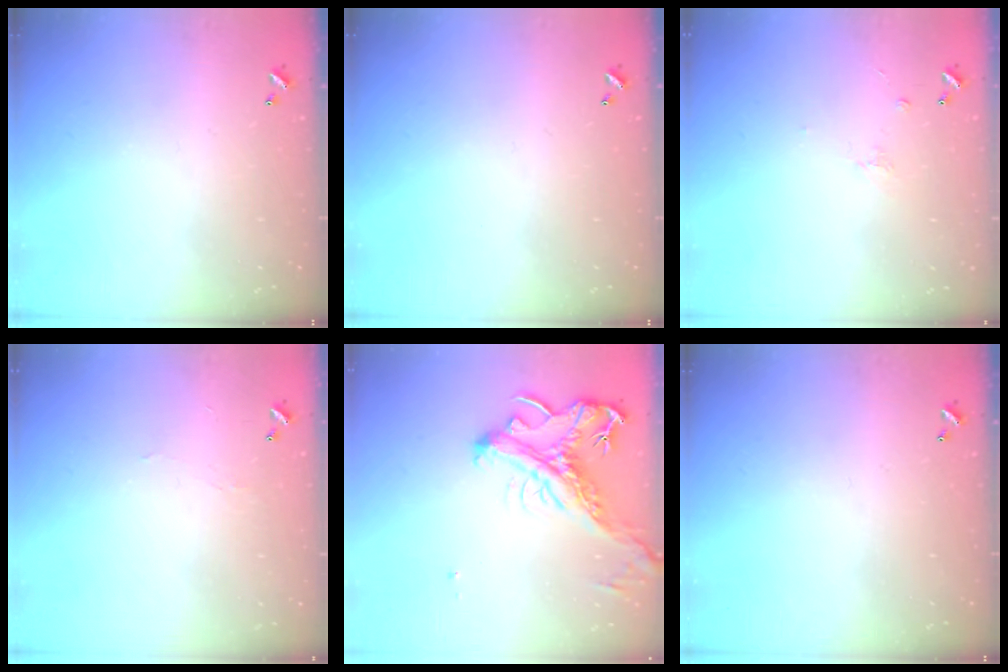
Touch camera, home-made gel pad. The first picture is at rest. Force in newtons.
{"total": 0.0}
{"total": 1.2, "press": 1.1, "slide": 0.6}
{"total": 0.8, "press": 0.7, "slide": 0.4}
{"total": 2.6, "press": 2.2, "slide": 1.4}
{"total": 0.0}